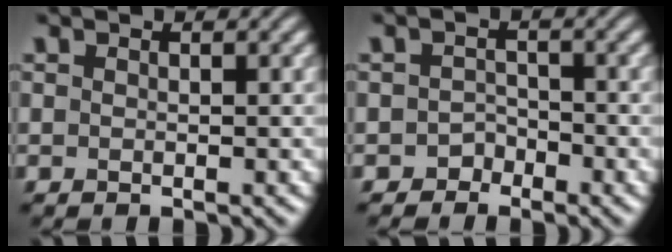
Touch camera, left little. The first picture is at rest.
{"total": 1.4, "force": [-1.1, 0.9, 0.1], "torque": [0.004, 0.008, -0.020]}